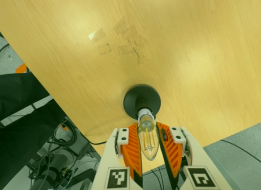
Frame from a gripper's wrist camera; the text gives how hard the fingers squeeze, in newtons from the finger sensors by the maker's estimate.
{"total": 12.8, "left": 11.8, "right": 13.9}